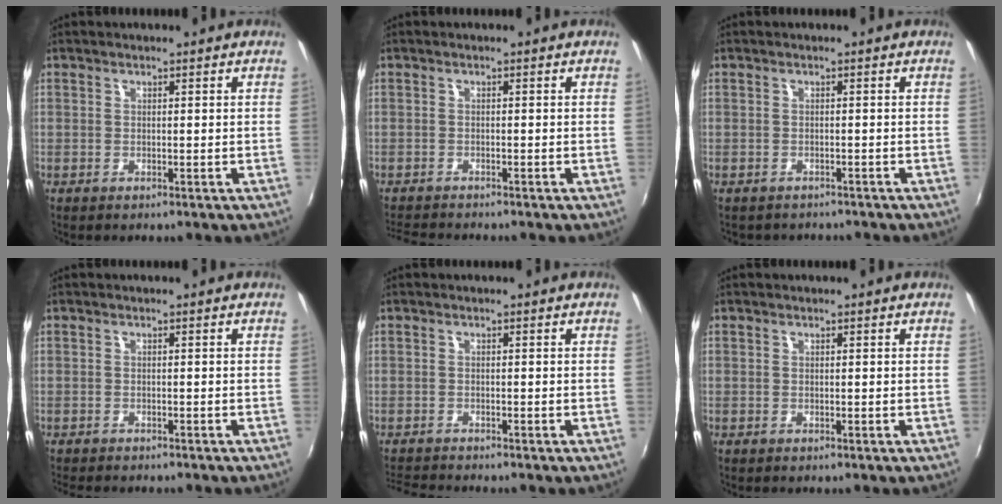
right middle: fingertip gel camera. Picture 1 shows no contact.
{"total": 4.0, "force": [-3.9, 0.2, 1.0], "torque": [-0.035, -0.017, -0.073]}
{"total": 2.6, "force": [-2.3, 1.2, 0.5], "torque": [-0.016, -0.009, -0.029]}
{"total": 3.7, "force": [-3.4, 0.7, 1.3], "torque": [-0.033, -0.016, -0.056]}
{"total": 4.1, "force": [-4.0, 0.0, 0.8], "torque": [-0.034, -0.016, -0.079]}
{"total": 0.0}